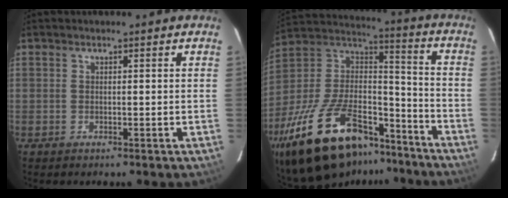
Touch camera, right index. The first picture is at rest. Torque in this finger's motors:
{"motor_torque": [1.53, -0.60, 1.05, 0.21]}